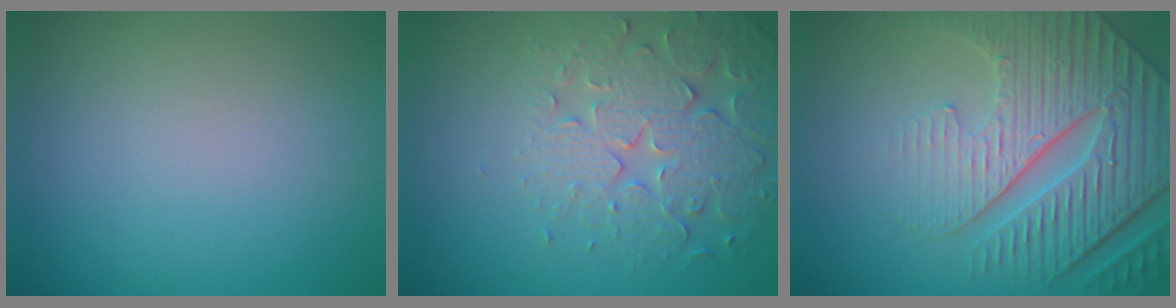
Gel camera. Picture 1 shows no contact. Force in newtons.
{"total": 4.8, "press": 4.3, "slide": 2.1}
{"total": 7.5, "press": 6.0, "slide": 4.6}